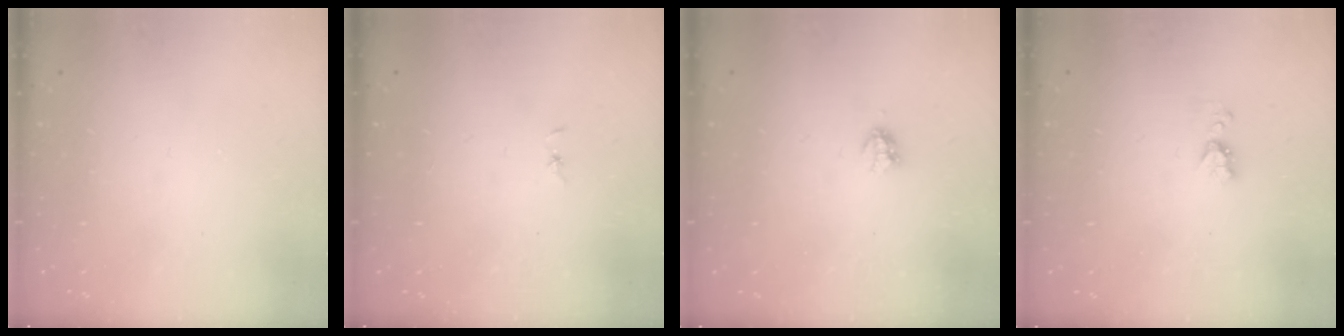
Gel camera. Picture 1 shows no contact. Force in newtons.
{"total": 0.7, "press": 0.7, "slide": 0.1}
{"total": 2.9, "press": 2.9, "slide": 0.5}
{"total": 4.5, "press": 4.5, "slide": 0.5}